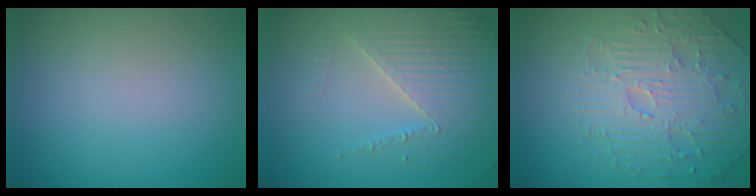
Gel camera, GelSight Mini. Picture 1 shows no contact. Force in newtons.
{"total": 4.3, "press": 4.1, "slide": 1.4}
{"total": 4.5, "press": 4.5, "slide": 0.4}